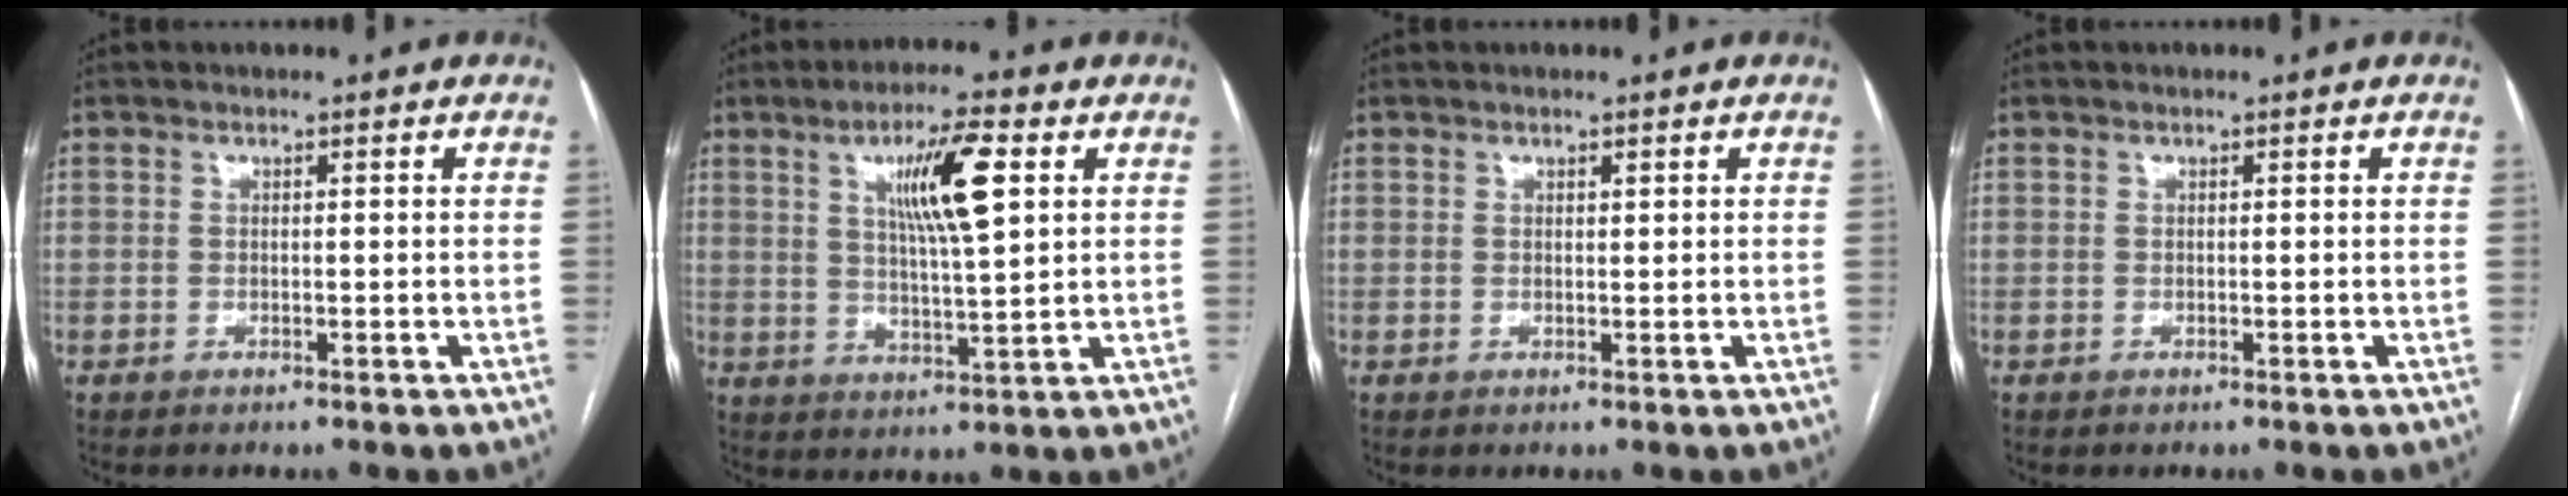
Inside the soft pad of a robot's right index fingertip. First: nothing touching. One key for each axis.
{"total": 10.0, "fx": 3.6, "fy": 1.0, "fz": 9.3, "tx": -0.161, "ty": 0.005, "tz": 0.060}
{"total": 0.6, "fx": 0.4, "fy": 0.2, "fz": 0.4, "tx": -0.008, "ty": -0.002, "tz": 0.005}
{"total": 0.0}